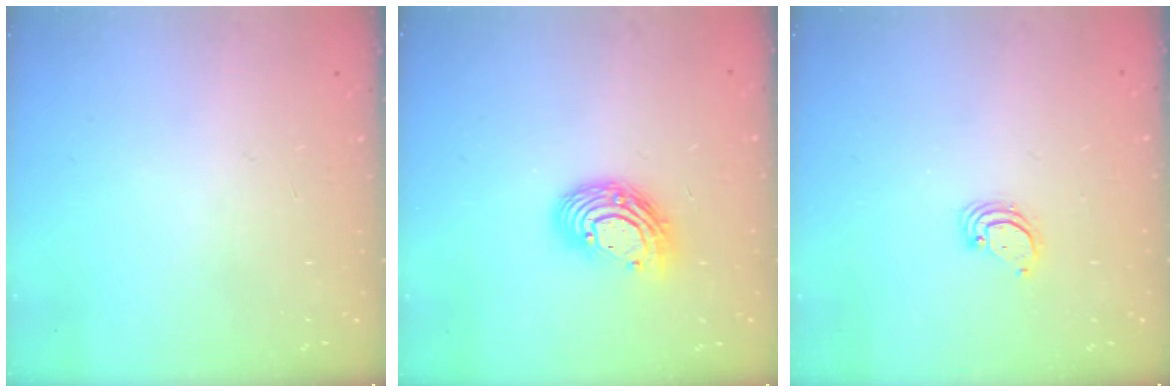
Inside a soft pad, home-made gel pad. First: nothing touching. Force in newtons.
{"total": 11.8, "press": 11.7, "slide": 0.9}
{"total": 2.9, "press": 2.9, "slide": 0.3}